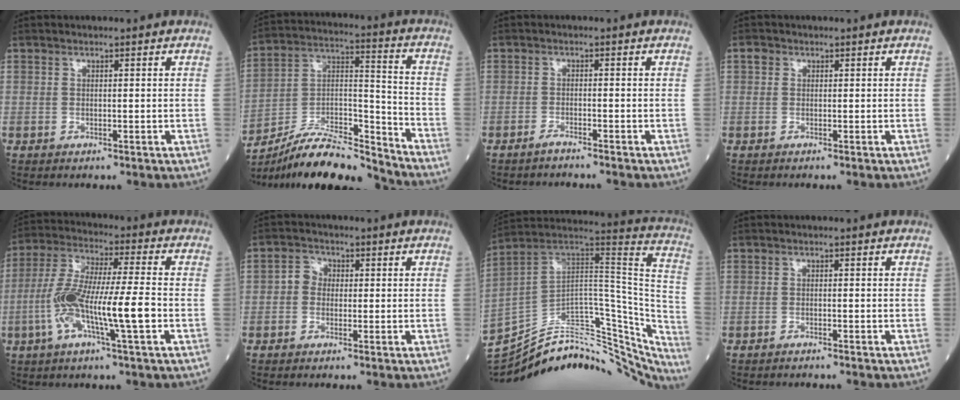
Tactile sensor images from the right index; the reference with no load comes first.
{"total": 16.1, "force": [-14.7, 2.0, 6.2], "torque": [-0.101, 0.035, -0.260]}
{"total": 1.7, "force": [-1.6, -0.2, 0.4], "torque": [-0.010, -0.001, -0.026]}
{"total": 0.7, "force": [0.0, 0.7, 0.3], "torque": [-0.002, 0.002, -0.005]}
{"total": 12.6, "force": [-3.5, 0.7, 12.1], "torque": [-0.244, 0.006, -0.070]}
{"total": 2.3, "force": [-0.4, 2.0, 1.1], "torque": [-0.014, 0.007, -0.014]}
{"total": 34.1, "force": [-28.0, 11.5, 15.5], "torque": [-0.192, 0.032, -0.378]}
{"total": 1.3, "force": [-1.3, -0.1, 0.4], "torque": [-0.005, 0.000, -0.016]}